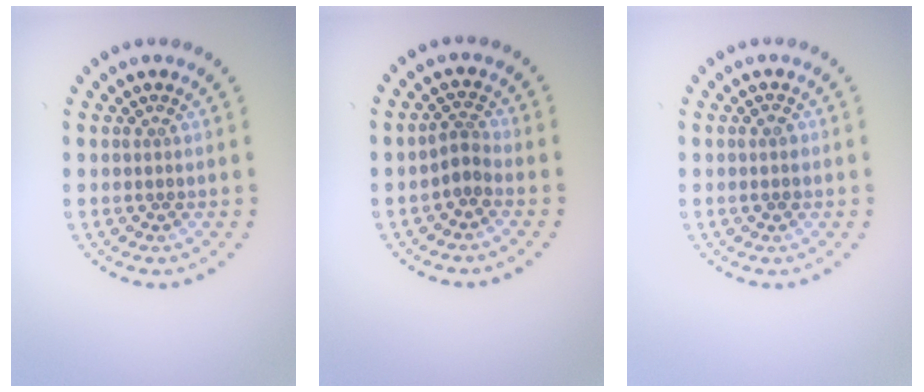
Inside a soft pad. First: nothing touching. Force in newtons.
{"total": 1.9, "press": 1.3, "slide": 1.3}
{"total": 0.9, "press": 0.9, "slide": 0.1}